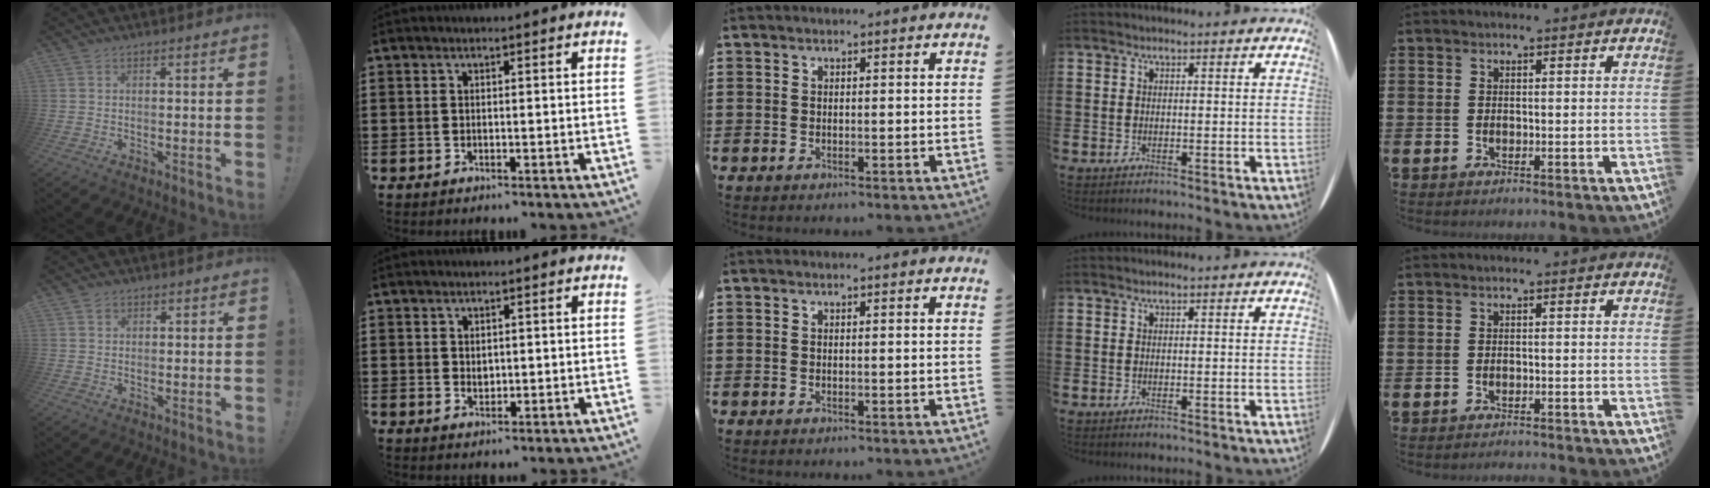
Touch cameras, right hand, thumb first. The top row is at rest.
{"thumb": {"total": 1.1, "force": [0.9, 0.7, 0.2], "torque": [0.000, -0.002, 0.016]}, "index": {"total": 1.2, "force": [0.6, 0.9, 0.4], "torque": [-0.010, 0.006, 0.011]}, "little": {"total": 0.9, "force": [-0.9, -0.2, -0.1], "torque": [0.001, 0.001, -0.019]}}